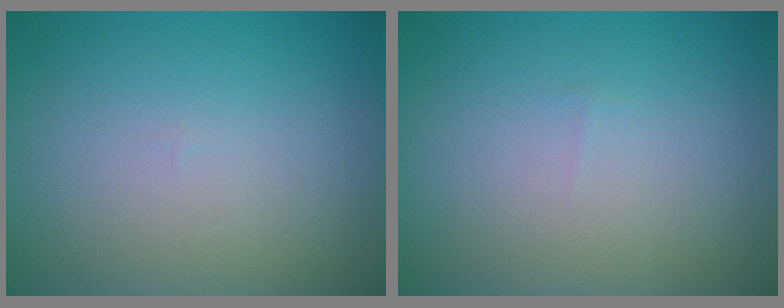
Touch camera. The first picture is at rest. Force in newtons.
{"total": 0.0}